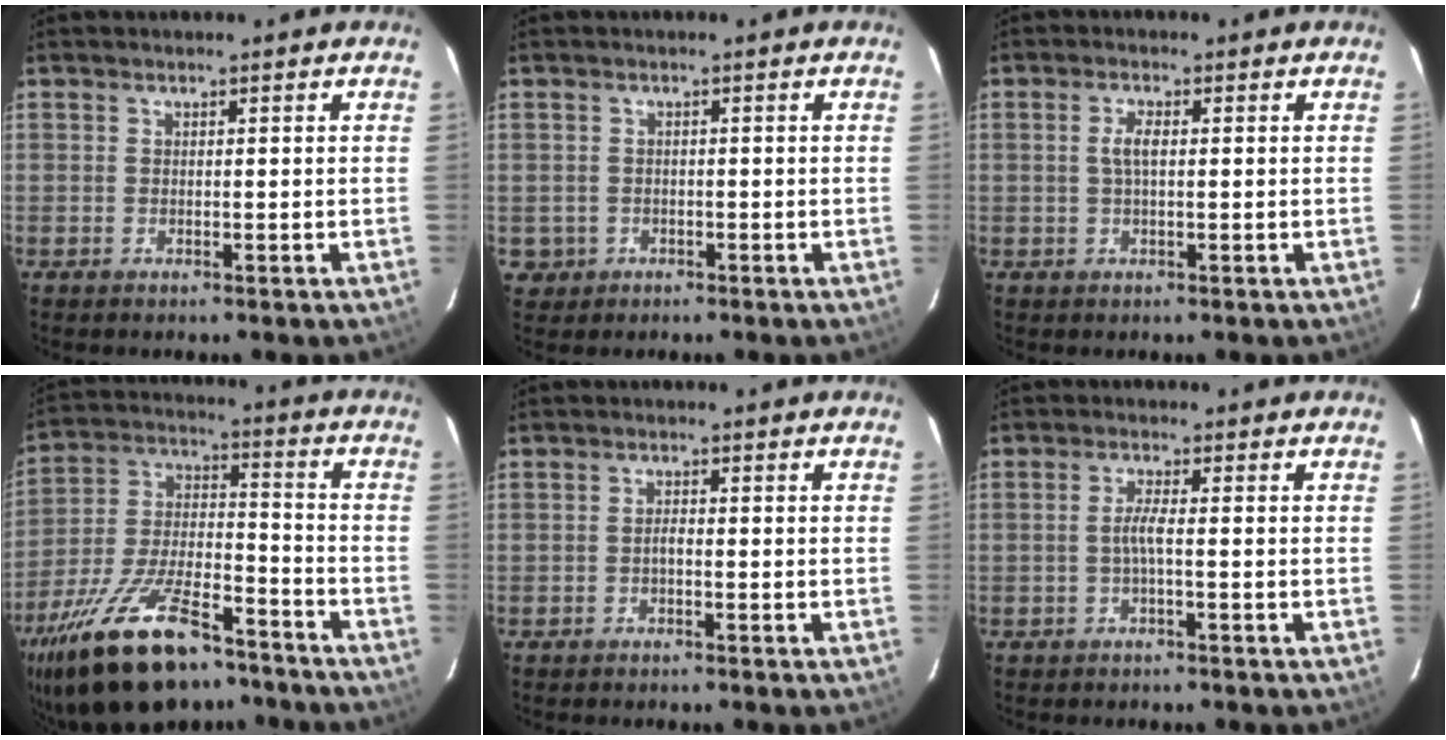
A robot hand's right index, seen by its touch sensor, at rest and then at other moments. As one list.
[{"total": 3.4, "force": [-0.9, 3.2, 0.5], "torque": [-0.019, 0.006, -0.006]}, {"total": 2.6, "force": [0.2, 0.9, 2.5], "torque": [-0.052, 0.004, 0.005]}, {"total": 25.2, "force": [-17.3, 10.0, 15.2], "torque": [-0.305, -0.013, -0.282]}, {"total": 1.1, "force": [-0.6, 0.3, 0.9], "torque": [-0.017, 0.006, -0.012]}, {"total": 2.3, "force": [-0.7, -0.3, 2.2], "torque": [-0.045, 0.001, -0.015]}]